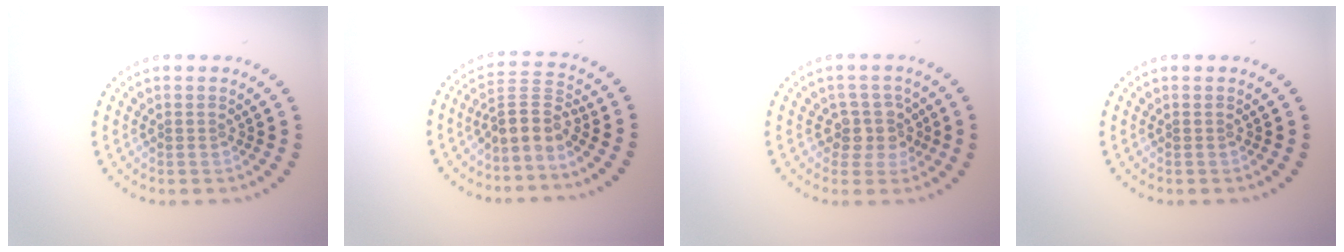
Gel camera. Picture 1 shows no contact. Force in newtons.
{"total": 3.2, "press": 2.4, "slide": 2.1}
{"total": 2.9, "press": 2.4, "slide": 1.6}
{"total": 0.0}